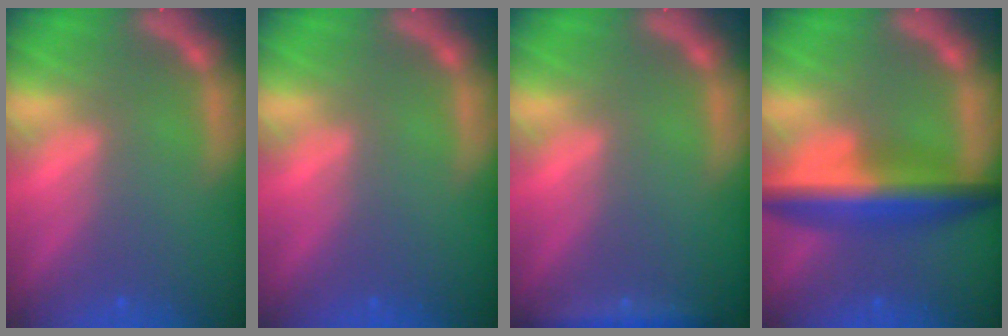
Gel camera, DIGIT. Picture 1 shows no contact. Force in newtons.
{"total": 0.0}
{"total": 2.4}
{"total": 7.5}